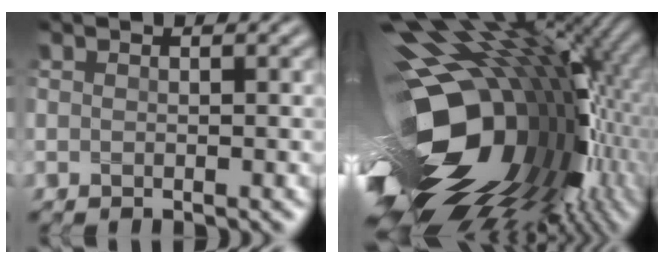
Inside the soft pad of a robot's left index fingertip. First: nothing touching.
{"total": 19.9, "force": [-0.7, 11.8, 16.0], "torque": [-0.286, -0.054, 0.012]}